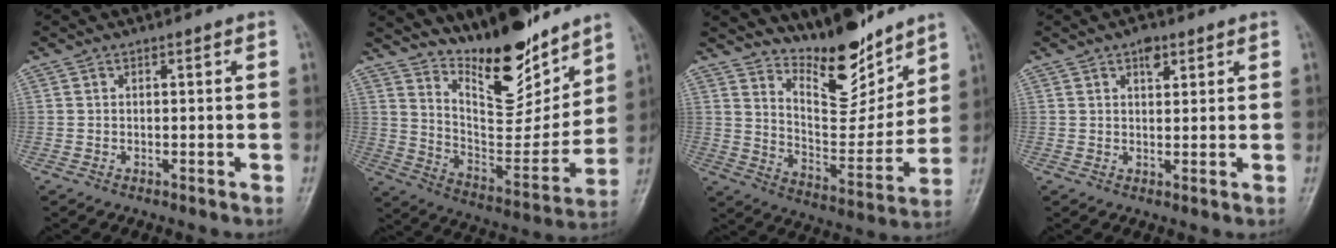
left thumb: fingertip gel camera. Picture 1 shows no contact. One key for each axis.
{"total": 19.5, "fx": 15.4, "fy": 6.4, "fz": 10.0, "tx": -0.105, "ty": -0.119, "tz": 0.262}
{"total": 15.1, "fx": 12.6, "fy": 4.9, "fz": 6.6, "tx": -0.062, "ty": -0.104, "tz": 0.220}
{"total": 3.2, "fx": 1.9, "fy": 1.8, "fz": 1.9, "tx": -0.017, "ty": -0.007, "tz": 0.027}